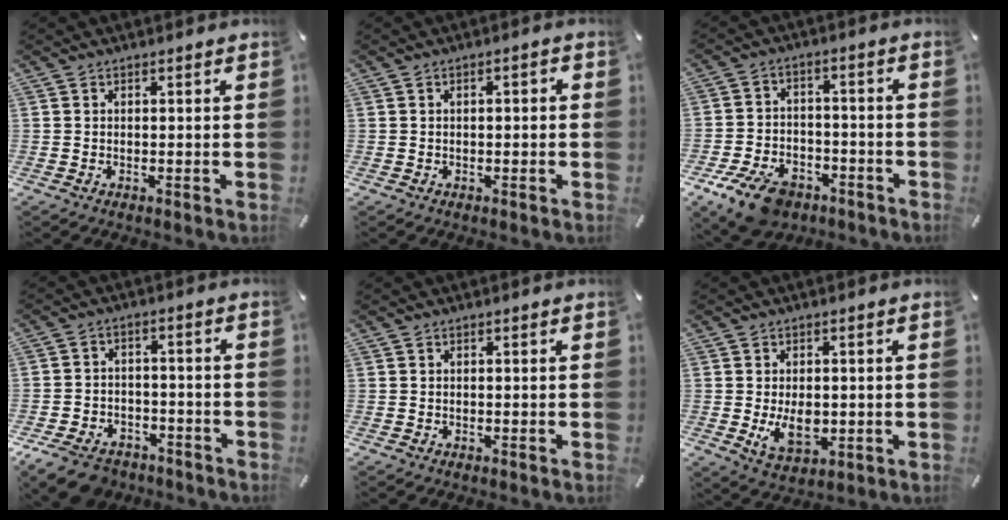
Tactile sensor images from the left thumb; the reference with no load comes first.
{"total": 1.5, "force": [-0.6, 0.6, 1.2], "torque": [-0.021, 0.004, -0.011]}
{"total": 10.8, "force": [-7.0, 6.2, 5.5], "torque": [-0.100, 0.045, -0.123]}
{"total": 8.7, "force": [-6.4, 4.8, 3.4], "torque": [-0.070, 0.034, -0.120]}
{"total": 0.0}
{"total": 7.3, "force": [-0.6, 5.0, 5.3], "torque": [-0.093, -0.009, -0.011]}